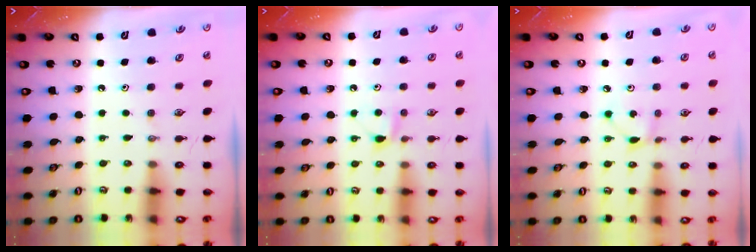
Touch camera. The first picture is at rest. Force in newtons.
{"total": 4.7, "press": 4.7, "slide": 0.6}
{"total": 2.2, "press": 2.2, "slide": 0.1}